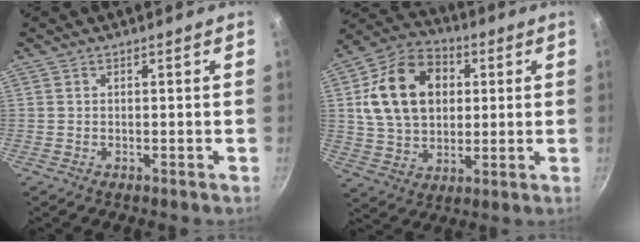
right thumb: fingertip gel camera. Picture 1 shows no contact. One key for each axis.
{"total": 18.1, "fx": 3.7, "fy": 13.3, "fz": 11.7, "tx": -0.182, "ty": 0.011, "tz": 0.056}